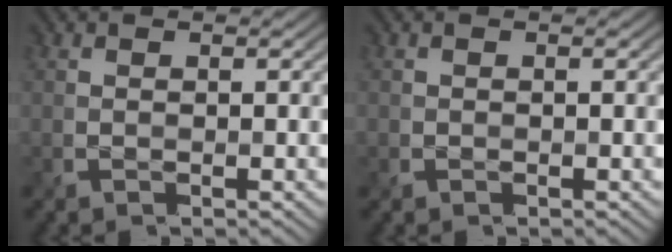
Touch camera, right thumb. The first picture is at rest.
{"total": 0.0}